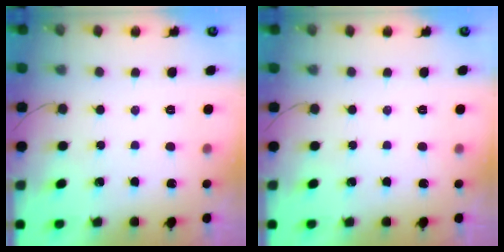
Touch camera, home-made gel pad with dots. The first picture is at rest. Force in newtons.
{"total": 0.0}